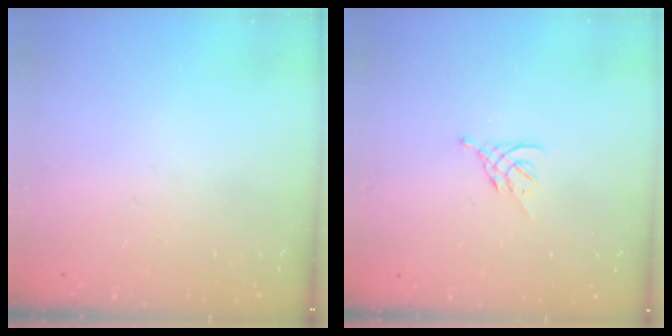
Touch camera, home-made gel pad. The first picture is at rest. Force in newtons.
{"total": 4.7, "press": 4.6, "slide": 0.7}